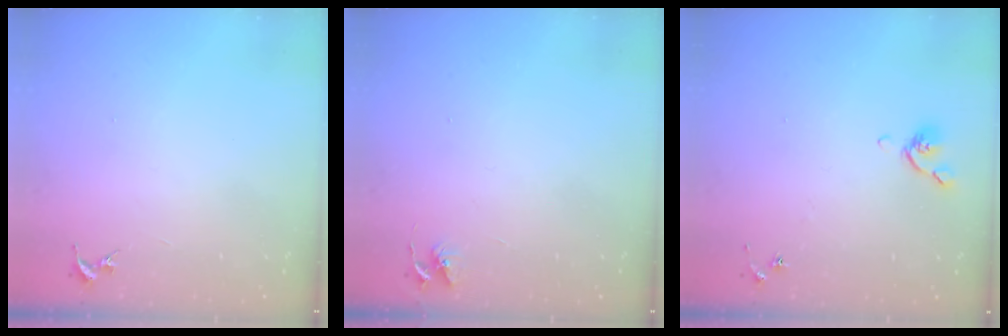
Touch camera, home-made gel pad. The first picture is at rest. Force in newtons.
{"total": 4.1, "press": 4.0, "slide": 0.5}
{"total": 5.6, "press": 5.4, "slide": 1.3}